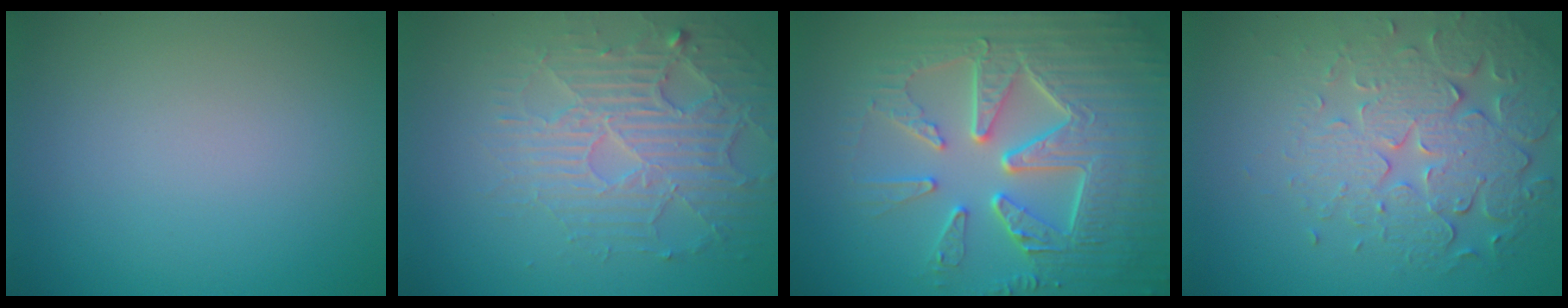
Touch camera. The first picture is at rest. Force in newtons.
{"total": 4.7, "press": 4.1, "slide": 2.3}
{"total": 9.0, "press": 6.6, "slide": 6.1}
{"total": 6.2, "press": 4.9, "slide": 3.9}